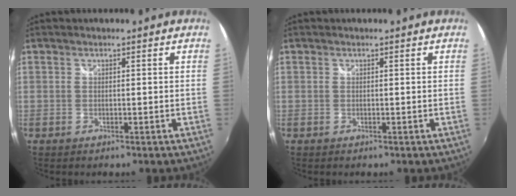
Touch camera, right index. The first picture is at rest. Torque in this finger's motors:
{"motor_torque": [-0.02, 0.02, 0.01, 0.00]}